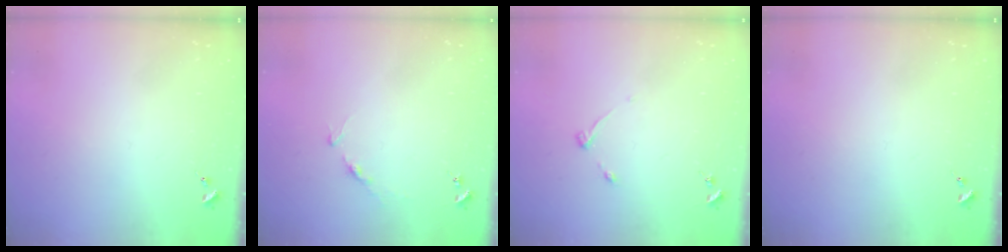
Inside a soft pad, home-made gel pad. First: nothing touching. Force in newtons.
{"total": 4.9, "press": 4.8, "slide": 0.6}
{"total": 3.9, "press": 3.8, "slide": 0.6}
{"total": 0.0}